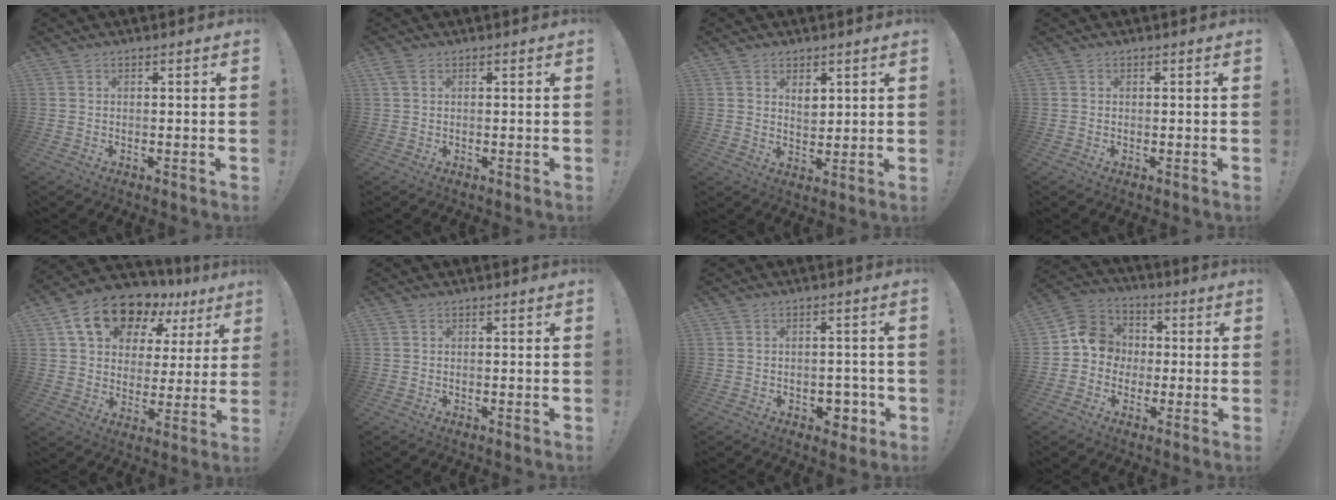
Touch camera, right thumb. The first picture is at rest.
{"total": 1.9, "force": [0.9, 1.1, 1.3], "torque": [-0.020, 0.001, 0.014]}
{"total": 4.8, "force": [2.4, 3.6, 2.2], "torque": [-0.034, -0.010, 0.042]}
{"total": 0.0}
{"total": 15.9, "force": [10.2, 9.3, 7.7], "torque": [-0.122, -0.065, 0.184]}
{"total": 0.0}
{"total": 5.9, "force": [-2.0, 4.5, 3.2], "torque": [-0.027, 0.015, -0.030]}
{"total": 10.4, "force": [-0.7, 9.6, 3.8], "torque": [-0.052, 0.025, -0.006]}